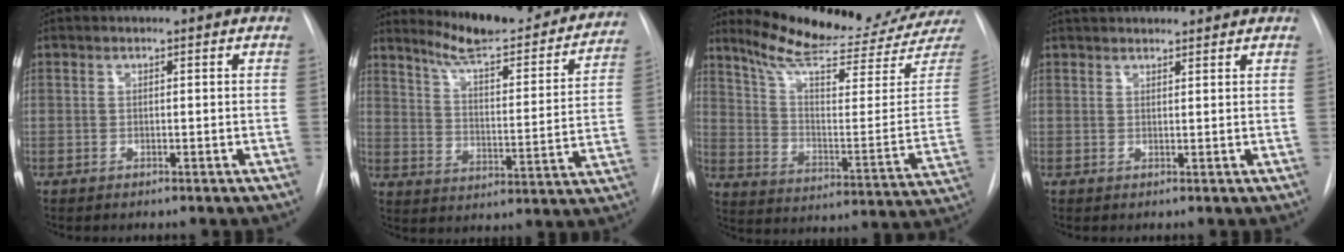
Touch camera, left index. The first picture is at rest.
{"total": 21.7, "force": [19.6, 3.3, 8.7], "torque": [-0.115, -0.053, 0.256]}
{"total": 22.0, "force": [20.6, 0.2, 7.7], "torque": [-0.127, -0.104, 0.284]}
{"total": 6.2, "force": [5.8, 1.1, 2.0], "torque": [-0.030, 0.036, 0.082]}